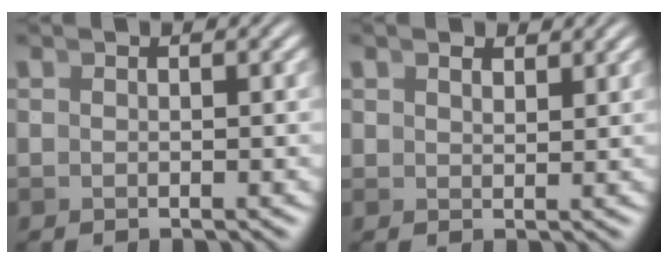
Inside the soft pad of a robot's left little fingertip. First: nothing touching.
{"total": 1.3, "force": [1.3, -0.4, 0.1], "torque": [0.013, -0.003, 0.026]}